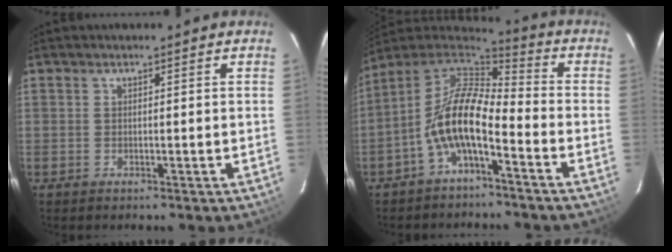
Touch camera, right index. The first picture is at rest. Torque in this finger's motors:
{"motor_torque": [1.34, -0.80, 1.05, 0.21]}